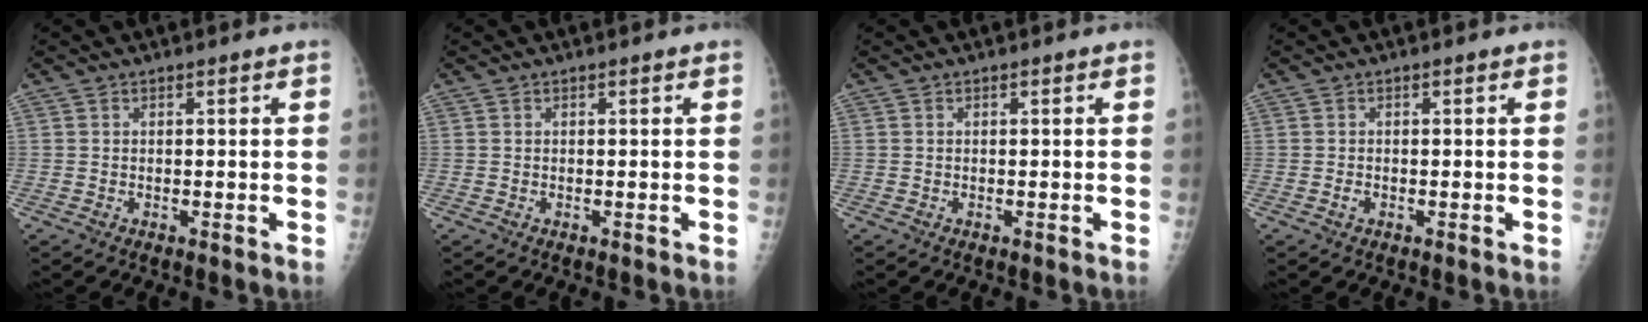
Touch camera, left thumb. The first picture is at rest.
{"total": 0.0}
{"total": 0.0}
{"total": 0.8, "force": [-0.3, 0.5, 0.5], "torque": [-0.009, 0.000, -0.007]}